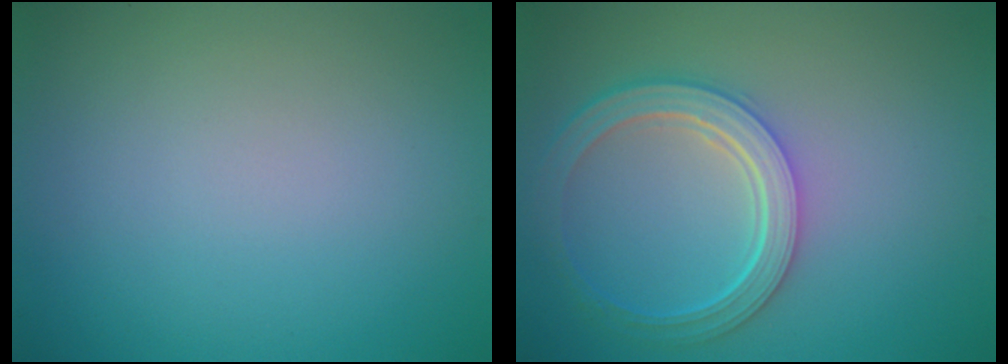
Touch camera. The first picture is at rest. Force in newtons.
{"total": 4.9, "press": 3.8, "slide": 3.0}